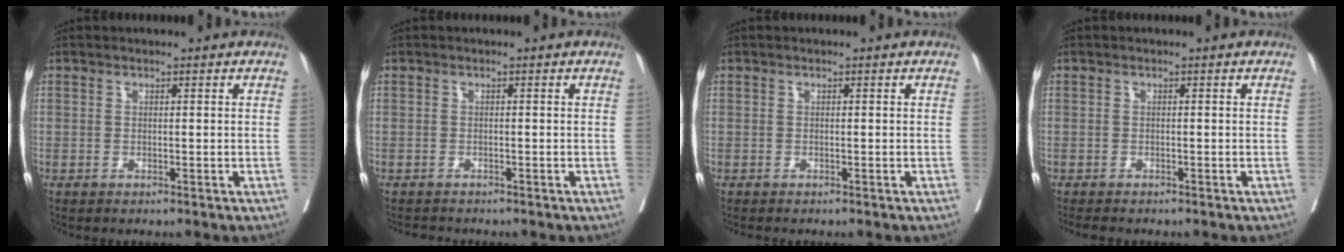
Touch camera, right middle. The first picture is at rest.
{"total": 1.7, "force": [-1.6, 0.4, 0.2], "torque": [-0.005, -0.007, -0.025]}
{"total": 0.7, "force": [-0.7, 0.1, 0.2], "torque": [-0.007, -0.002, -0.011]}
{"total": 2.6, "force": [-2.3, 0.7, 1.1], "torque": [-0.019, -0.007, -0.033]}